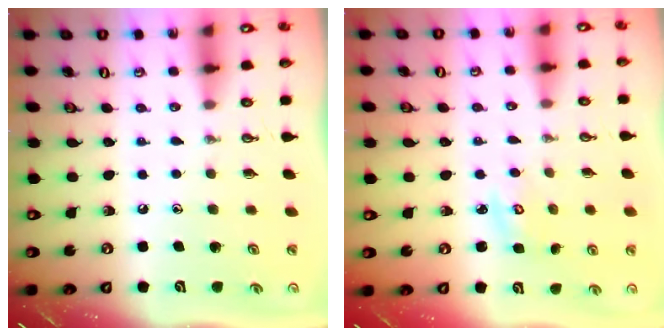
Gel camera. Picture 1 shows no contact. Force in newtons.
{"total": 3.5, "press": 3.4, "slide": 0.4}